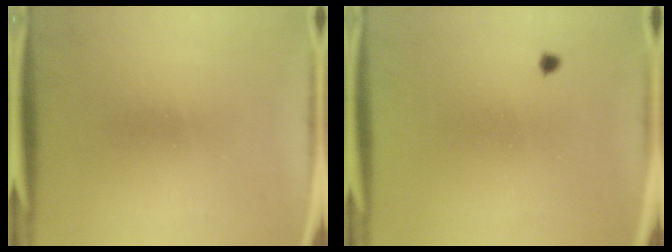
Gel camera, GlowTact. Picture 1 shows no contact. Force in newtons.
{"total": 0.6}